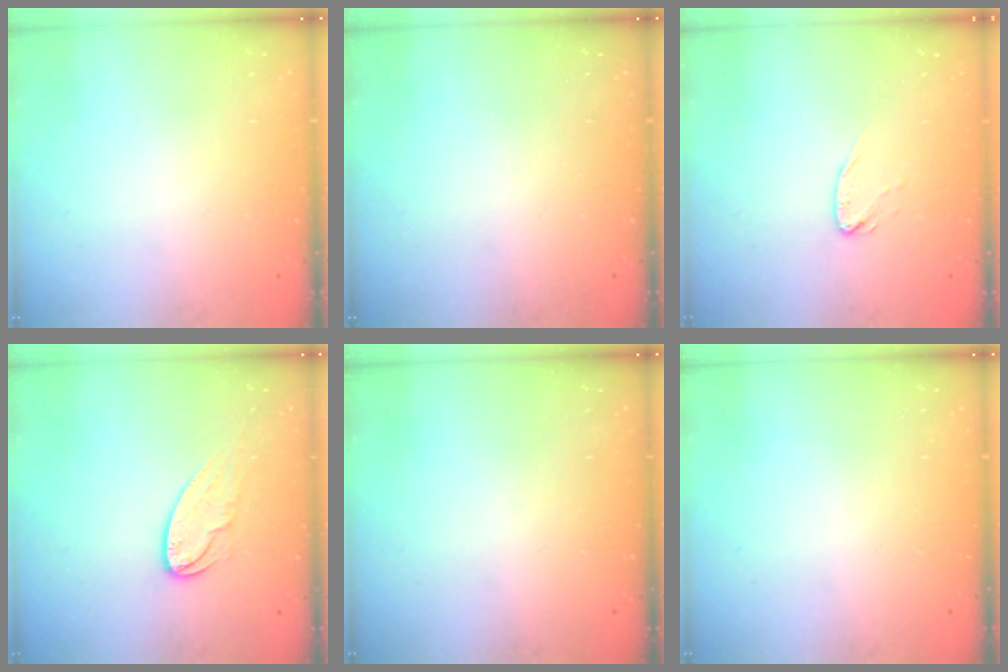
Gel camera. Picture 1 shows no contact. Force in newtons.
{"total": 0.0}
{"total": 4.8, "press": 4.7, "slide": 0.5}
{"total": 8.4, "press": 8.4, "slide": 0.5}
{"total": 0.0}
{"total": 0.0}